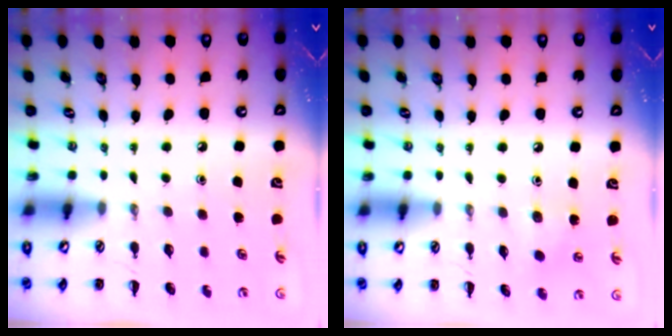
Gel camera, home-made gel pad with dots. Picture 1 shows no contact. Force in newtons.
{"total": 4.3, "press": 4.1, "slide": 1.2}